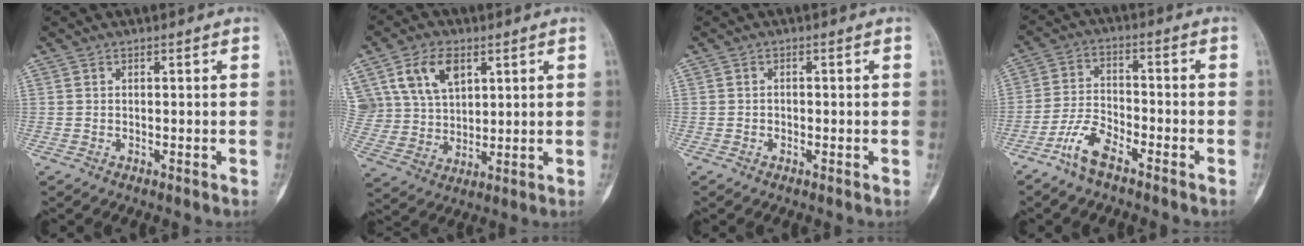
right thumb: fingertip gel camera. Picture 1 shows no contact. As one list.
[{"total": 13.3, "force": [6.1, 9.0, 7.7], "torque": [-0.140, -0.013, 0.127]}, {"total": 0.7, "force": [-0.2, 0.6, 0.3], "torque": [-0.001, 0.003, -0.006]}, {"total": 6.9, "force": [-4.8, 2.5, 4.2], "torque": [-0.091, 0.026, -0.099]}]